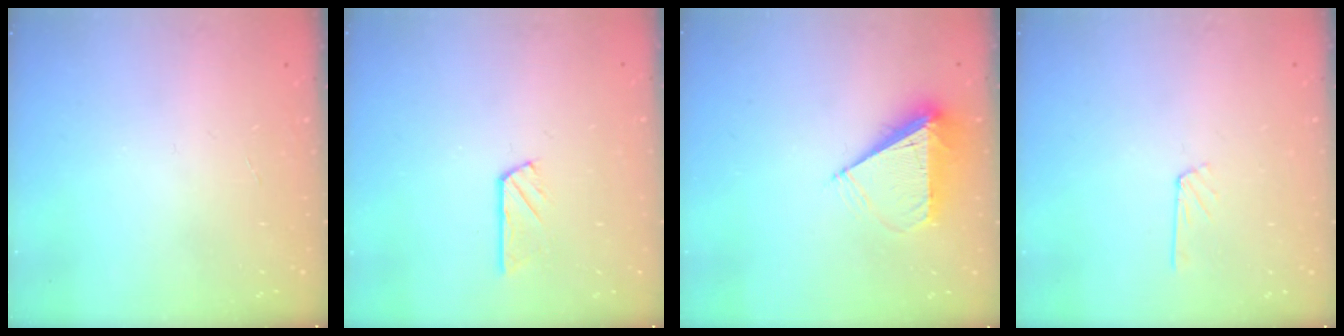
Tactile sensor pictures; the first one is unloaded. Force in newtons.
{"total": 3.5, "press": 3.5, "slide": 0.3}
{"total": 7.8, "press": 7.7, "slide": 1.2}
{"total": 3.8, "press": 3.8, "slide": 0.3}